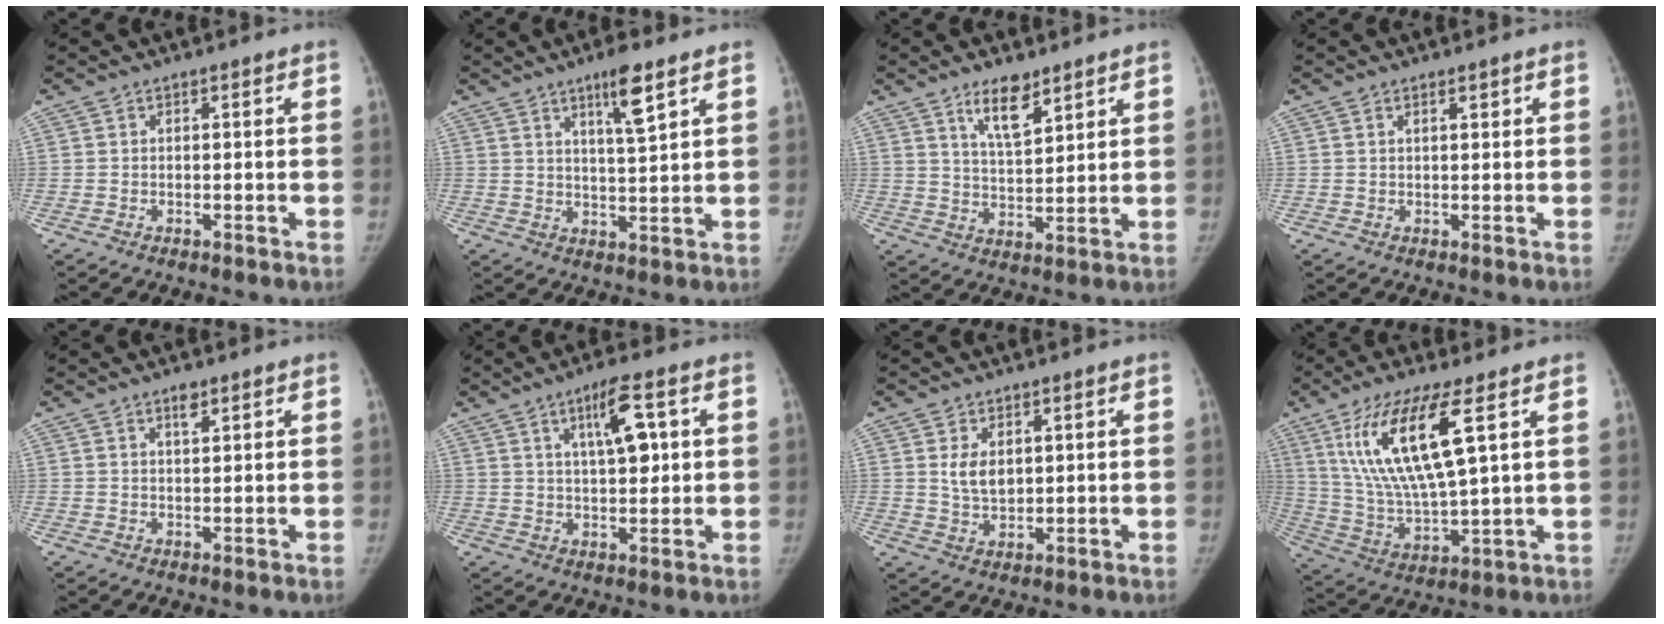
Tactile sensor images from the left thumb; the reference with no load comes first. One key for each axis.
{"total": 6.9, "fx": 4.2, "fy": 0.8, "fz": 5.4, "tx": -0.090, "ty": -0.027, "tz": 0.072}
{"total": 7.8, "fx": 5.2, "fy": 2.8, "fz": 5.0, "tx": -0.071, "ty": -0.038, "tz": 0.094}
{"total": 1.2, "fx": 0.8, "fy": 0.4, "fz": 0.8, "tx": -0.007, "ty": -0.003, "tz": 0.013}
{"total": 2.3, "fx": 1.5, "fy": 0.9, "fz": 1.5, "tx": -0.019, "ty": -0.008, "tz": 0.025}
{"total": 8.3, "fx": 2.9, "fy": 2.7, "fz": 7.3, "tx": -0.111, "ty": -0.005, "tz": 0.049}
{"total": 5.2, "fx": 1.5, "fy": 3.3, "fz": 3.6, "tx": -0.050, "ty": -0.014, "tz": 0.036}
{"total": 17.3, "fx": 6.8, "fy": 4.0, "fz": 15.4, "tx": -0.317, "ty": -0.028, "tz": 0.136}